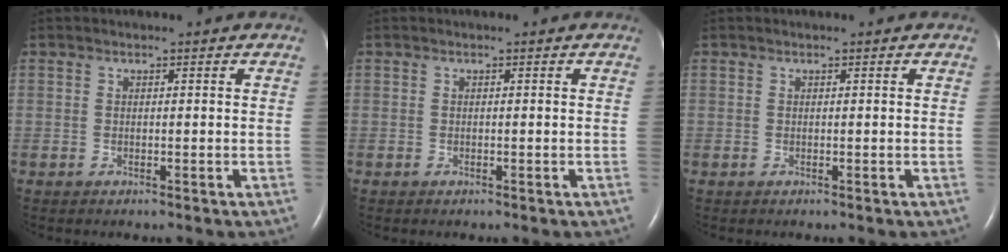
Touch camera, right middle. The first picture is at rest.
{"total": 0.0}
{"total": 0.0}